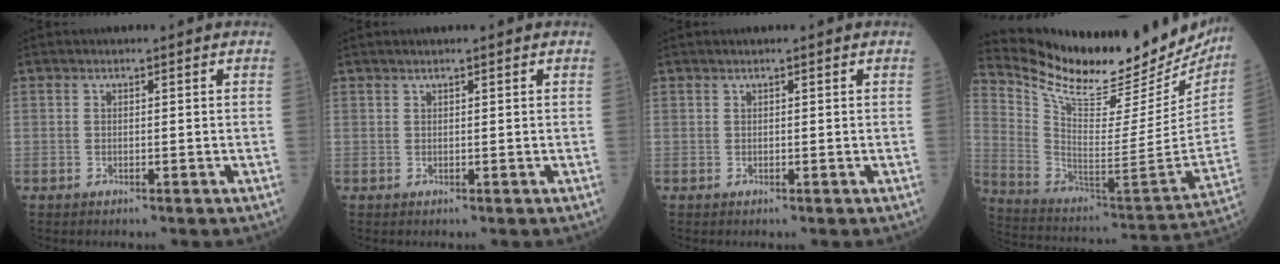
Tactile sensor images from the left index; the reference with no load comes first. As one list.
[{"total": 1.4, "force": [1.1, 0.1, 0.9], "torque": [-0.014, 0.013, 0.018]}, {"total": 0.5, "force": [0.4, 0.0, 0.3], "torque": [-0.009, 0.008, 0.007]}, {"total": 27.8, "force": [24.5, 6.0, 11.6], "torque": [-0.203, -0.078, 0.354]}]